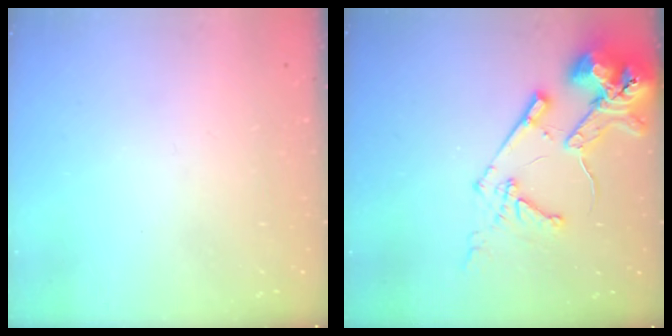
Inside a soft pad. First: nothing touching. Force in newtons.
{"total": 14.3, "press": 14.2, "slide": 1.8}